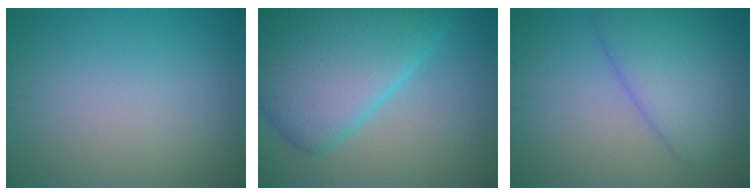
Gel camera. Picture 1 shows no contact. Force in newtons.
{"total": 10.9, "press": 10.9, "slide": 0.2}
{"total": 5.6, "press": 5.6, "slide": 0.2}